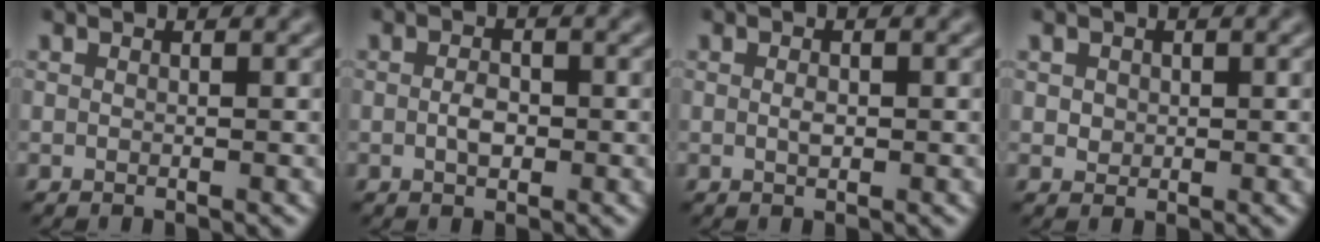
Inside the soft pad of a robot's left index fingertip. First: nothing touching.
{"total": 1.6, "force": [-0.5, 0.9, 1.2], "torque": [-0.030, -0.002, -0.009]}
{"total": 0.8, "force": [-0.2, 0.4, 0.7], "torque": [-0.022, -0.004, -0.003]}
{"total": 1.0, "force": [0.2, 1.0, 0.2], "torque": [-0.008, -0.004, 0.008]}